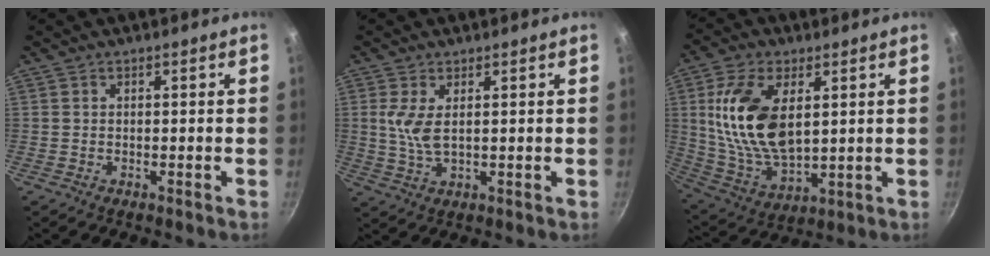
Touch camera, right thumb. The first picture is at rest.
{"total": 5.0, "force": [1.2, 2.1, 4.3], "torque": [-0.094, -0.006, 0.028]}
{"total": 17.5, "force": [3.9, 9.5, 14.2], "torque": [-0.264, -0.019, 0.087]}